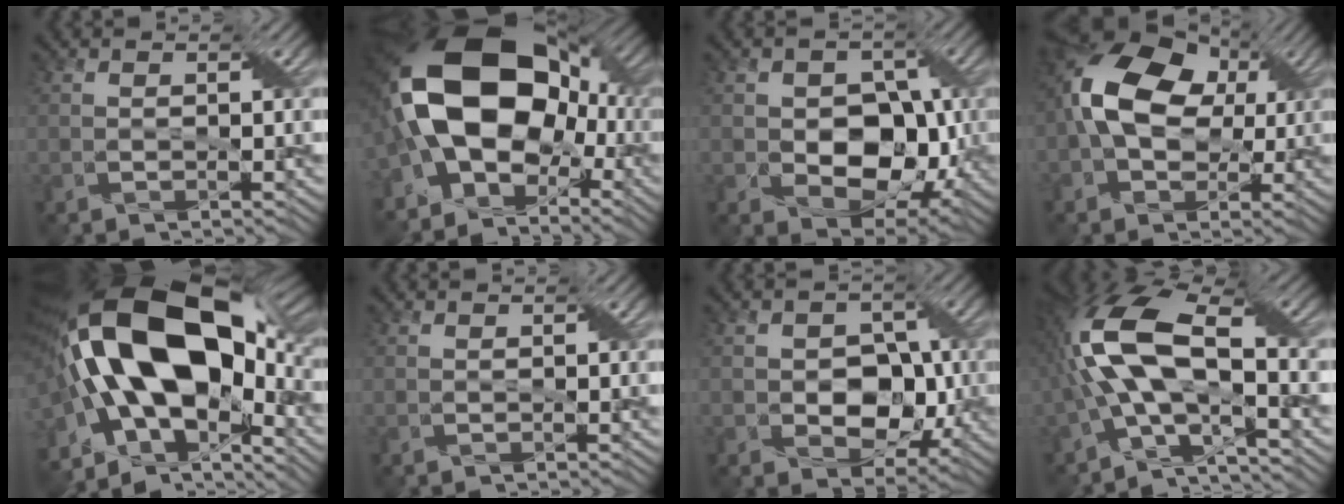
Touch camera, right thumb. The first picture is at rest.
{"total": 17.9, "force": [-0.9, 12.5, 12.8], "torque": [-0.241, -0.007, -0.009]}
{"total": 9.1, "force": [-1.3, 6.8, 5.8], "torque": [-0.078, -0.001, -0.026]}
{"total": 12.8, "force": [2.3, 9.1, 8.8], "torque": [-0.189, 0.018, 0.030]}
{"total": 20.5, "force": [-1.0, 12.0, 16.6], "torque": [-0.362, -0.007, -0.009]}
{"total": 0.0}
{"total": 6.5, "force": [-1.1, 5.1, 3.8], "torque": [-0.051, 0.000, -0.028]}
{"total": 13.6, "force": [-1.1, 5.5, 12.4], "torque": [-0.269, 0.023, -0.038]}